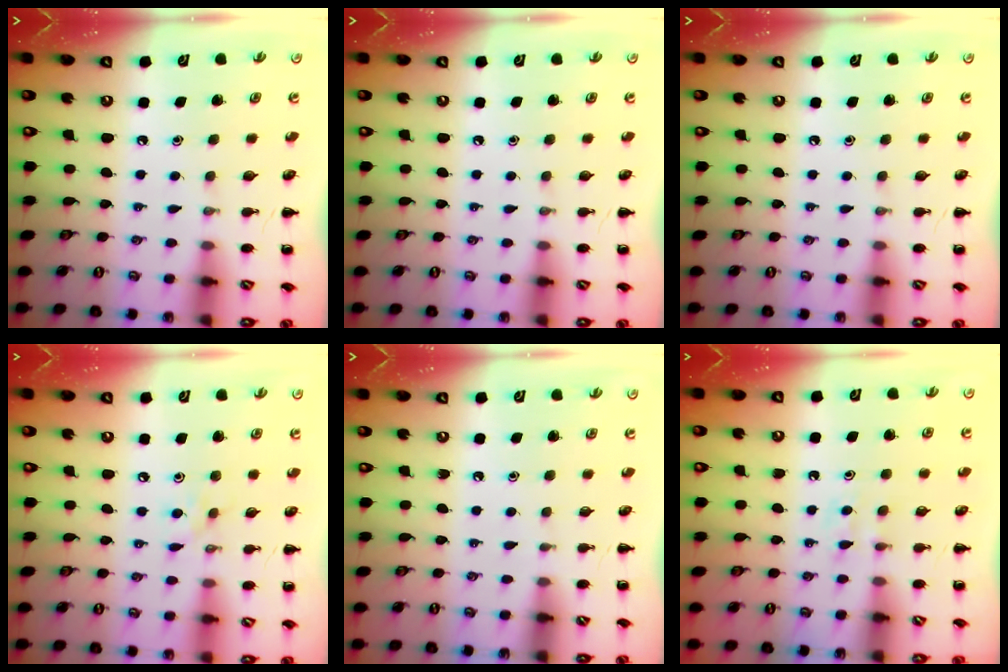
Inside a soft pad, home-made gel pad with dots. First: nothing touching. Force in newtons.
{"total": 0.0}
{"total": 0.0}
{"total": 3.8, "press": 3.6, "slide": 1.2}
{"total": 0.6, "press": 0.6, "slide": 0.2}
{"total": 3.5, "press": 3.3, "slide": 1.2}